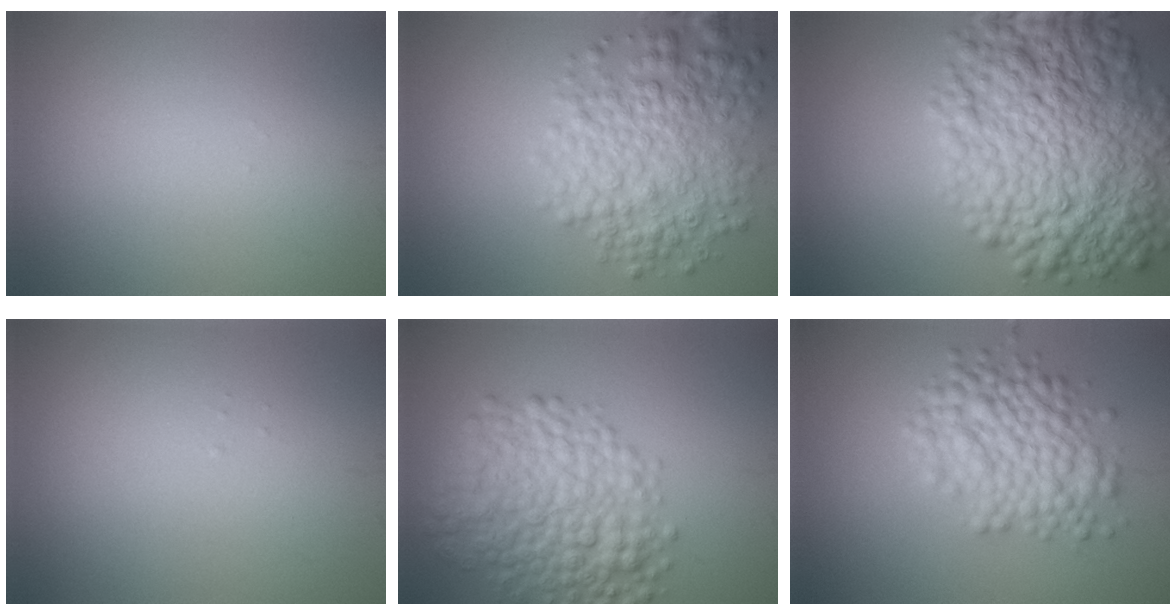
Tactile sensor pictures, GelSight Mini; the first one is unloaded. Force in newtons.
{"total": 6.6, "press": 6.6, "slide": 0.2}
{"total": 11.8, "press": 11.8, "slide": 0.4}
{"total": 0.0}
{"total": 8.0, "press": 8.0, "slide": 0.0}
{"total": 6.1, "press": 6.1, "slide": 0.2}